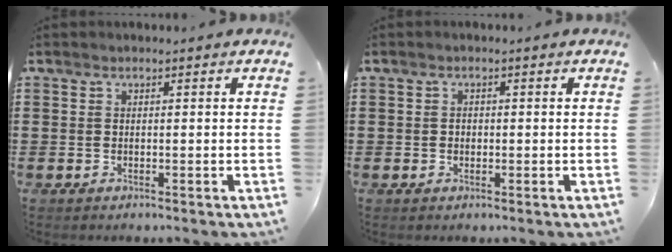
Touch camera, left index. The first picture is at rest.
{"total": 0.8, "force": [0.1, 0.7, 0.4], "torque": [-0.011, 0.004, 0.001]}